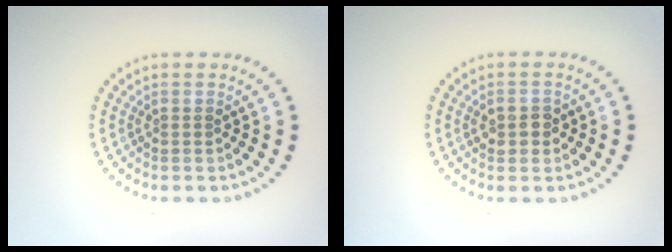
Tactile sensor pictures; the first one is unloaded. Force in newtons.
{"total": 1.8, "press": 1.8, "slide": 0.1}